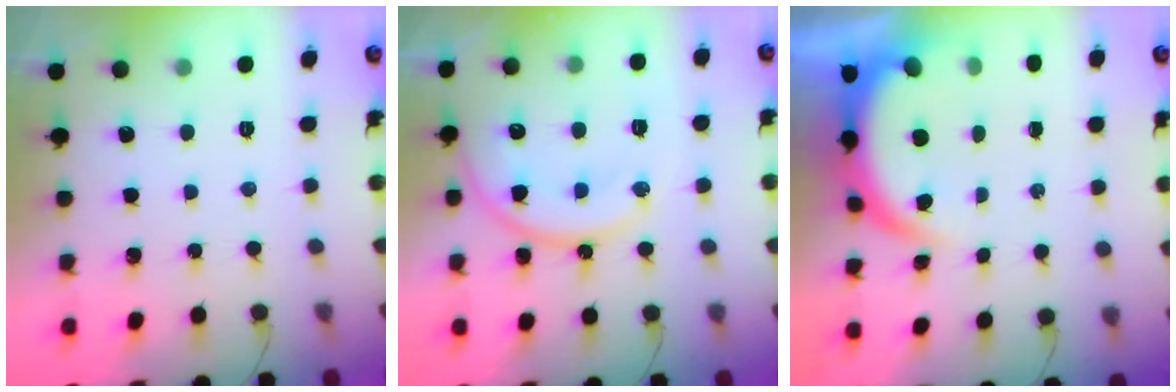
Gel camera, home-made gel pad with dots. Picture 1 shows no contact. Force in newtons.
{"total": 14.0, "press": 14.0, "slide": 1.2}
{"total": 5.1, "press": 5.1, "slide": 0.2}